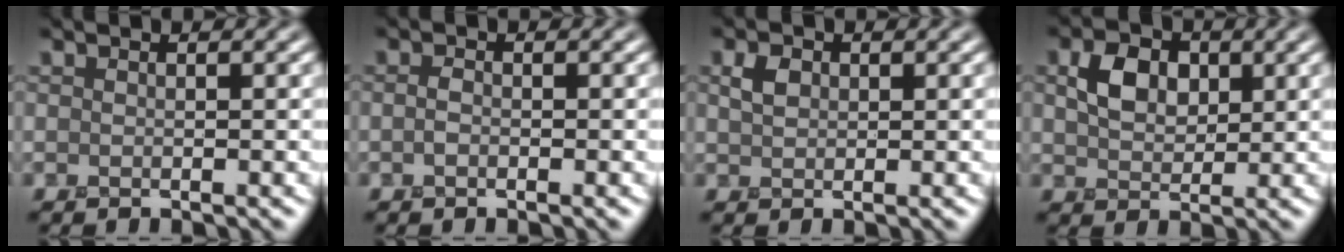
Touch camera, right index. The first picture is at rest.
{"total": 1.0, "force": [-0.5, 0.6, 0.6], "torque": [-0.015, -0.002, -0.016]}
{"total": 1.5, "force": [0.3, 1.2, 0.9], "torque": [-0.021, 0.002, 0.003]}
{"total": 3.6, "force": [0.8, 2.7, 2.3], "torque": [-0.051, 0.002, 0.010]}